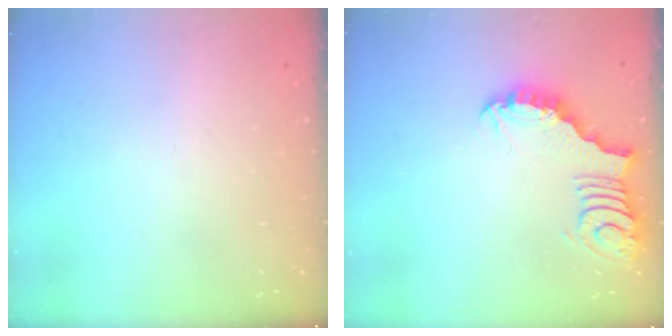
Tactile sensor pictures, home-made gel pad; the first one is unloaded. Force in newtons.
{"total": 3.4, "press": 3.3, "slide": 0.7}